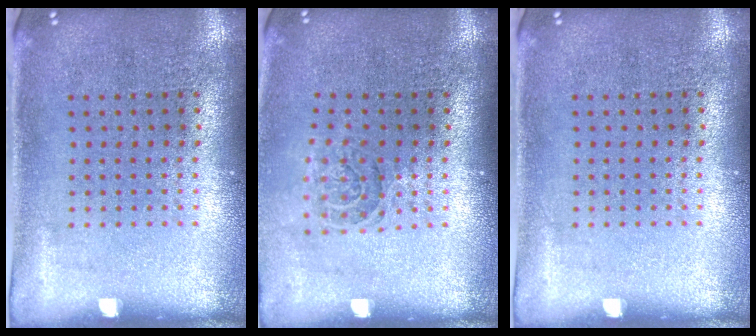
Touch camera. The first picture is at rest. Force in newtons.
{"total": 1.4, "press": 1.2, "slide": 0.8}
{"total": 0.0}